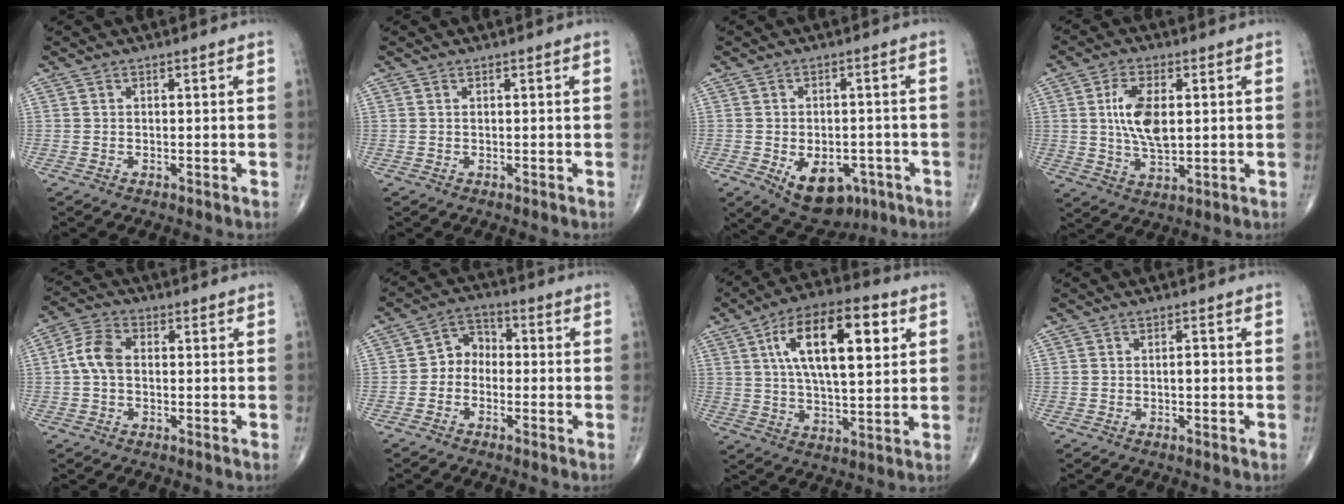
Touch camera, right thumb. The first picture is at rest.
{"total": 0.0}
{"total": 11.3, "force": [-4.8, 7.0, 7.4], "torque": [-0.089, 0.014, -0.058]}
{"total": 9.6, "force": [1.6, 4.8, 8.2], "torque": [-0.153, -0.007, 0.032]}
{"total": 6.0, "force": [0.0, 4.0, 4.5], "torque": [-0.093, 0.018, -0.009]}
{"total": 5.5, "force": [-1.2, 4.4, 3.1], "torque": [-0.026, 0.027, -0.039]}
{"total": 18.6, "force": [5.8, 7.7, 15.9], "torque": [-0.251, 0.000, 0.091]}
{"total": 1.5, "force": [-0.2, 0.7, 1.2], "torque": [-0.014, 0.003, -0.007]}